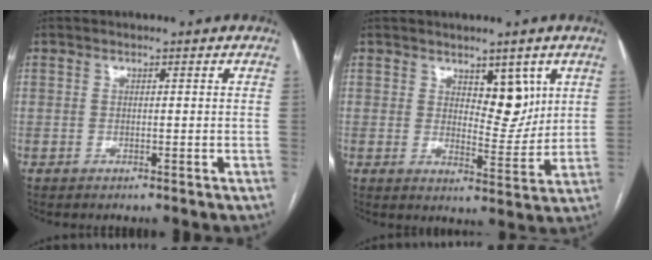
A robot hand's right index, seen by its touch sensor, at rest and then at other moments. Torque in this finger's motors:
{"motor_torque": [0.15, 0.31, 0.14, 0.00]}